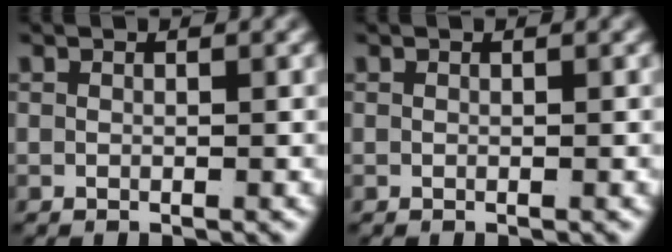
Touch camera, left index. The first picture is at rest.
{"total": 0.0}